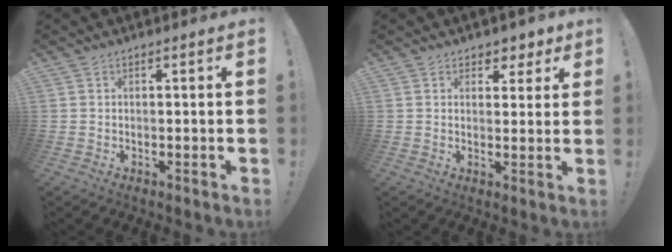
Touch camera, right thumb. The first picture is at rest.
{"total": 4.4, "force": [3.0, 3.1, 0.7], "torque": [0.018, -0.029, 0.049]}